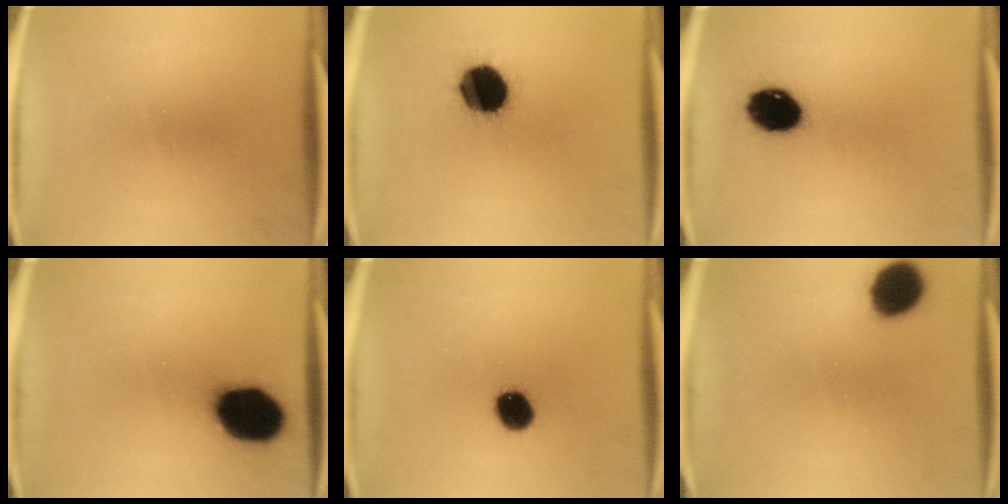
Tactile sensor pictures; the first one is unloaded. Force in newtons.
{"total": 14.9}
{"total": 11.2}
{"total": 17.9}
{"total": 7.8}
{"total": 10.5}